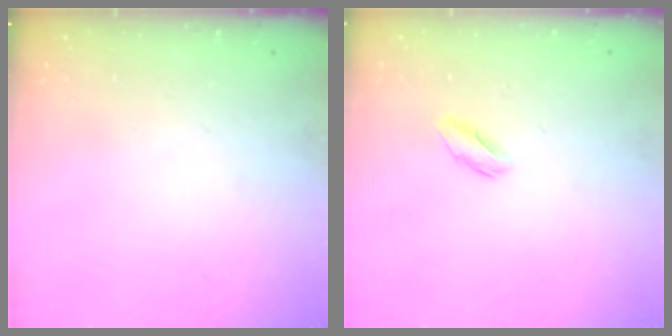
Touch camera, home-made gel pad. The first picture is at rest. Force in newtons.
{"total": 2.2, "press": 2.1, "slide": 0.6}